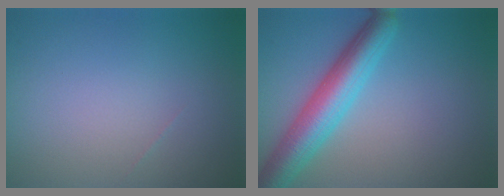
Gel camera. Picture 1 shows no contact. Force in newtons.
{"total": 6.0, "press": 6.0, "slide": 0.2}